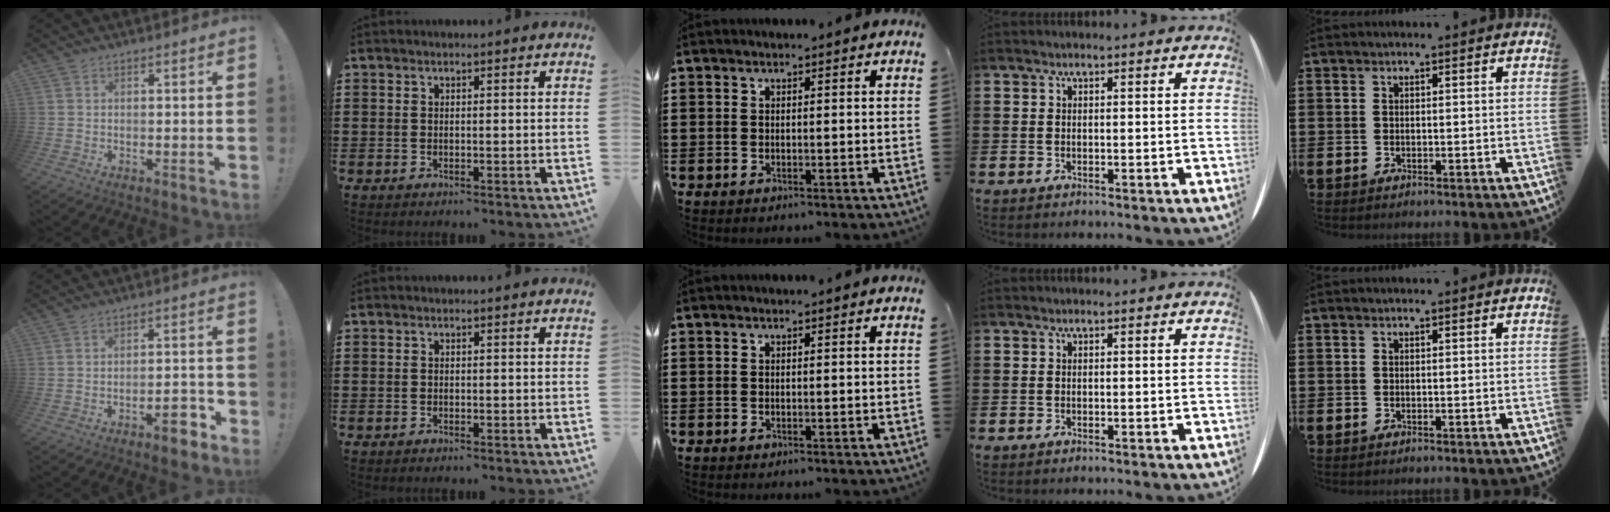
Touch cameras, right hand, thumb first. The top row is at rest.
{"thumb": {"total": 6.2, "force": [-4.1, 1.9, 4.3], "torque": [-0.052, 0.021, -0.068]}}